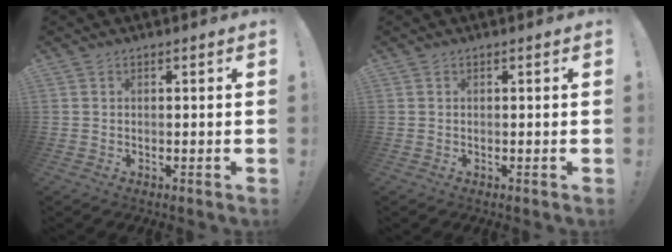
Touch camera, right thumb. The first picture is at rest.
{"total": 0.0}